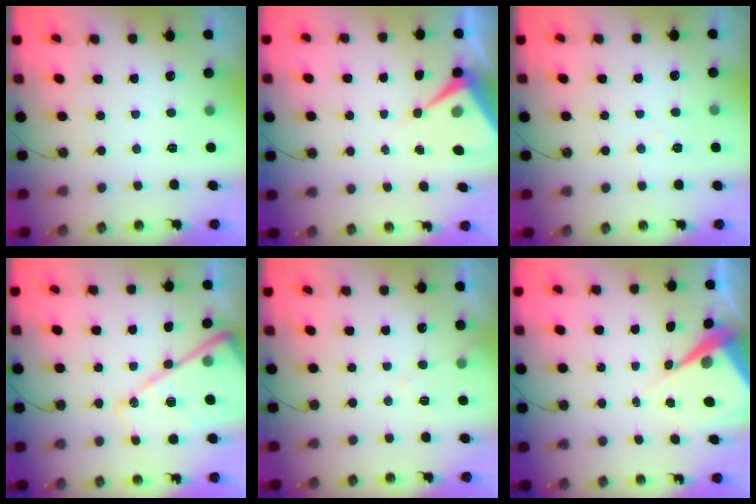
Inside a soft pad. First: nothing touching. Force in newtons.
{"total": 7.6, "press": 7.6, "slide": 0.8}
{"total": 5.1, "press": 5.0, "slide": 0.8}
{"total": 16.5, "press": 16.4, "slide": 1.7}
{"total": 5.4, "press": 5.3, "slide": 0.8}
{"total": 8.5, "press": 8.5, "slide": 0.7}